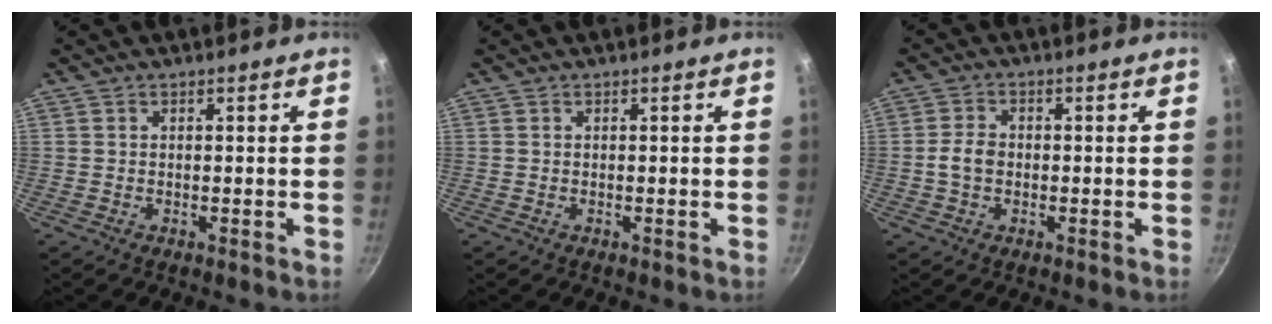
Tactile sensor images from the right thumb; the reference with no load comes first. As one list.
[{"total": 0.0}, {"total": 3.9, "force": [-0.5, 2.9, 2.6], "torque": [-0.045, 0.015, -0.015]}]